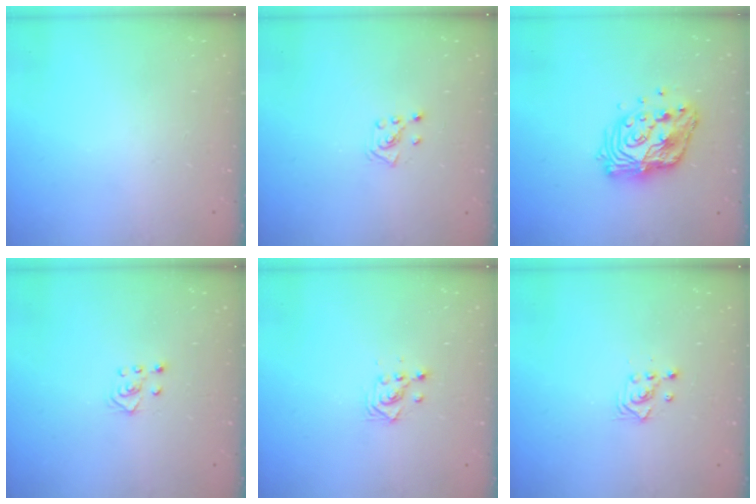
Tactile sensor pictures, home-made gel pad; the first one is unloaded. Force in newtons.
{"total": 3.8, "press": 3.8, "slide": 0.4}
{"total": 14.1, "press": 14.1, "slide": 1.1}
{"total": 3.6, "press": 3.6, "slide": 0.6}
{"total": 2.9, "press": 2.9, "slide": 0.1}
{"total": 2.3, "press": 2.3, "slide": 0.3}